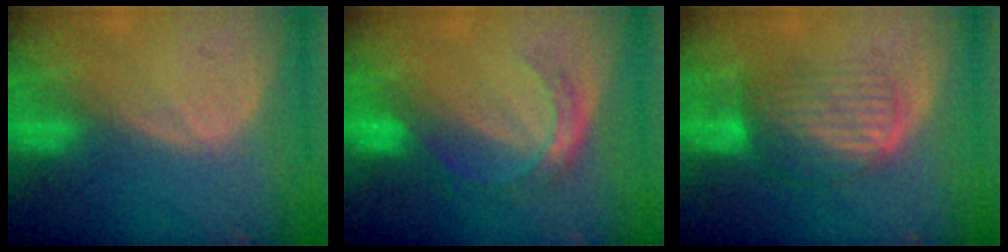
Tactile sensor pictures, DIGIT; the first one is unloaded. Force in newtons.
{"total": 5.4, "press": 4.7, "slide": 2.6}
{"total": 6.5, "press": 6.3, "slide": 1.6}